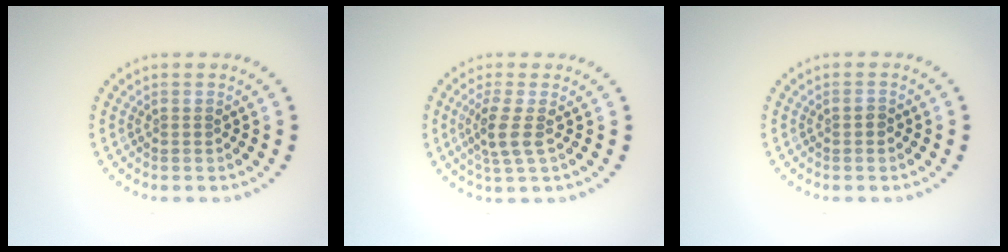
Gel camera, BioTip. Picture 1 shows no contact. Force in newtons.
{"total": 2.7, "press": 2.1, "slide": 1.7}
{"total": 0.7, "press": 0.7, "slide": 0.1}